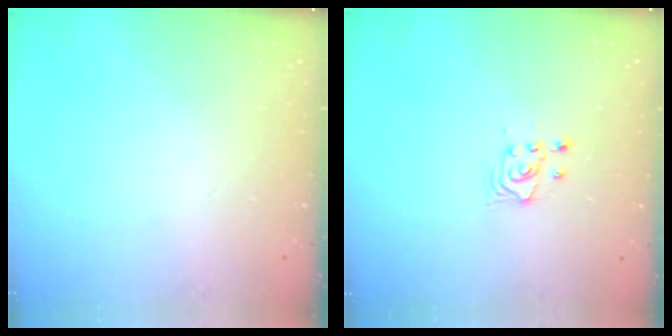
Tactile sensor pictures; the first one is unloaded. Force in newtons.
{"total": 3.4, "press": 3.4, "slide": 0.4}